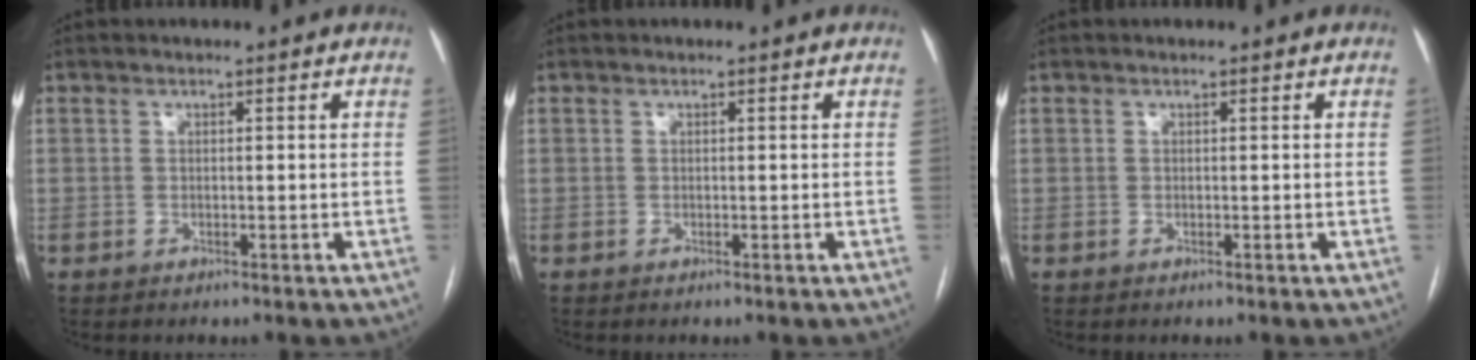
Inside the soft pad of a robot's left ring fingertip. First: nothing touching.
{"total": 0.0}
{"total": 0.0}